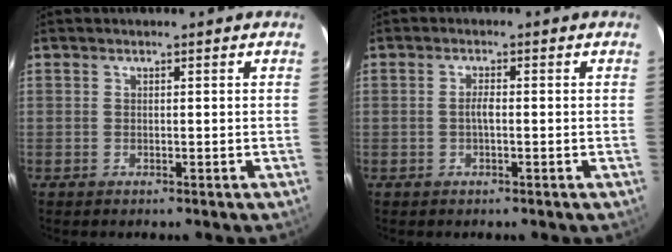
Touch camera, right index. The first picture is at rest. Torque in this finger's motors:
{"motor_torque": [0.27, 0.00, 0.16, 0.05]}